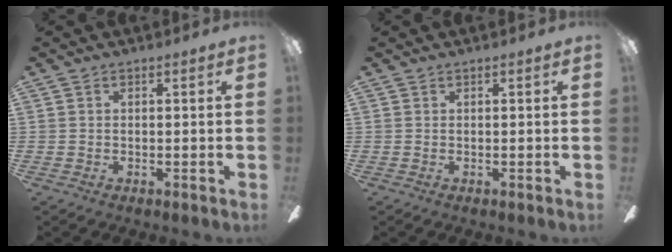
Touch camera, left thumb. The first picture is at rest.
{"total": 0.0}